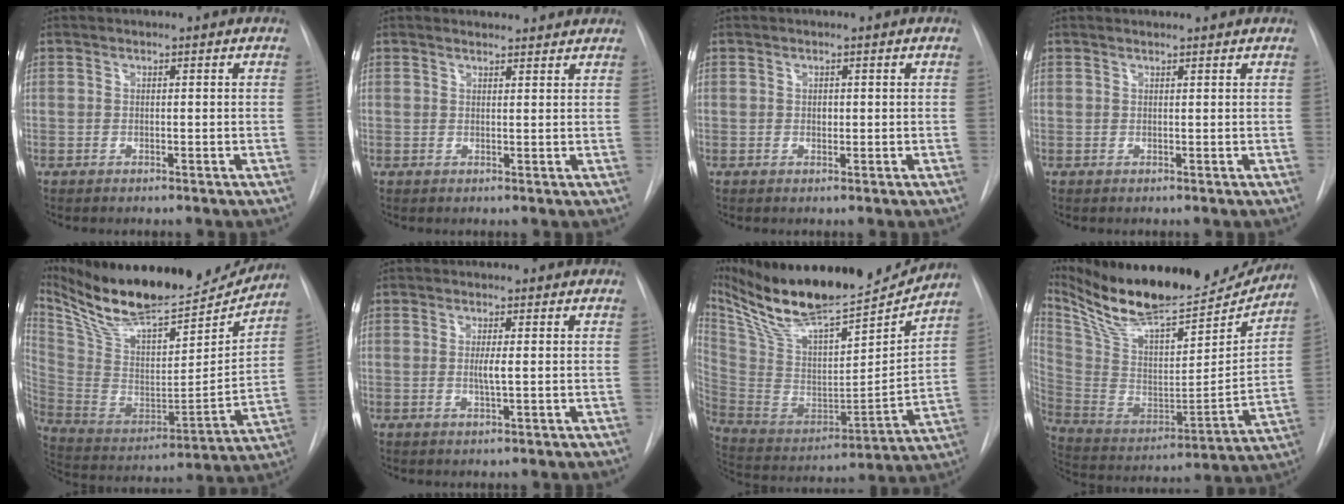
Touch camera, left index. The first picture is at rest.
{"total": 4.5, "force": [4.3, 1.2, 0.4], "torque": [-0.007, 0.014, 0.047]}
{"total": 0.7, "force": [0.1, 0.6, 0.4], "torque": [-0.006, 0.001, 0.002]}
{"total": 1.8, "force": [1.8, 0.2, 0.2], "torque": [-0.010, 0.013, 0.026]}
{"total": 26.3, "force": [23.3, 5.8, 10.9], "torque": [-0.205, -0.032, 0.364]}
{"total": 1.9, "force": [0.1, 0.0, 1.9], "torque": [-0.041, -0.003, 0.001]}
{"total": 23.7, "force": [21.0, 3.7, 10.1], "torque": [-0.195, -0.025, 0.350]}
{"total": 26.9, "force": [23.8, 5.9, 11.1], "torque": [-0.210, -0.038, 0.369]}